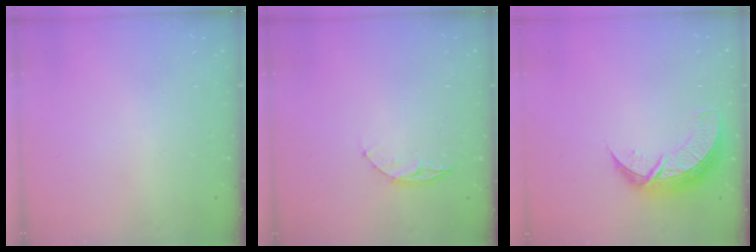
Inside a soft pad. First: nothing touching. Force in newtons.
{"total": 5.2, "press": 5.1, "slide": 0.6}
{"total": 10.3, "press": 10.3, "slide": 0.7}